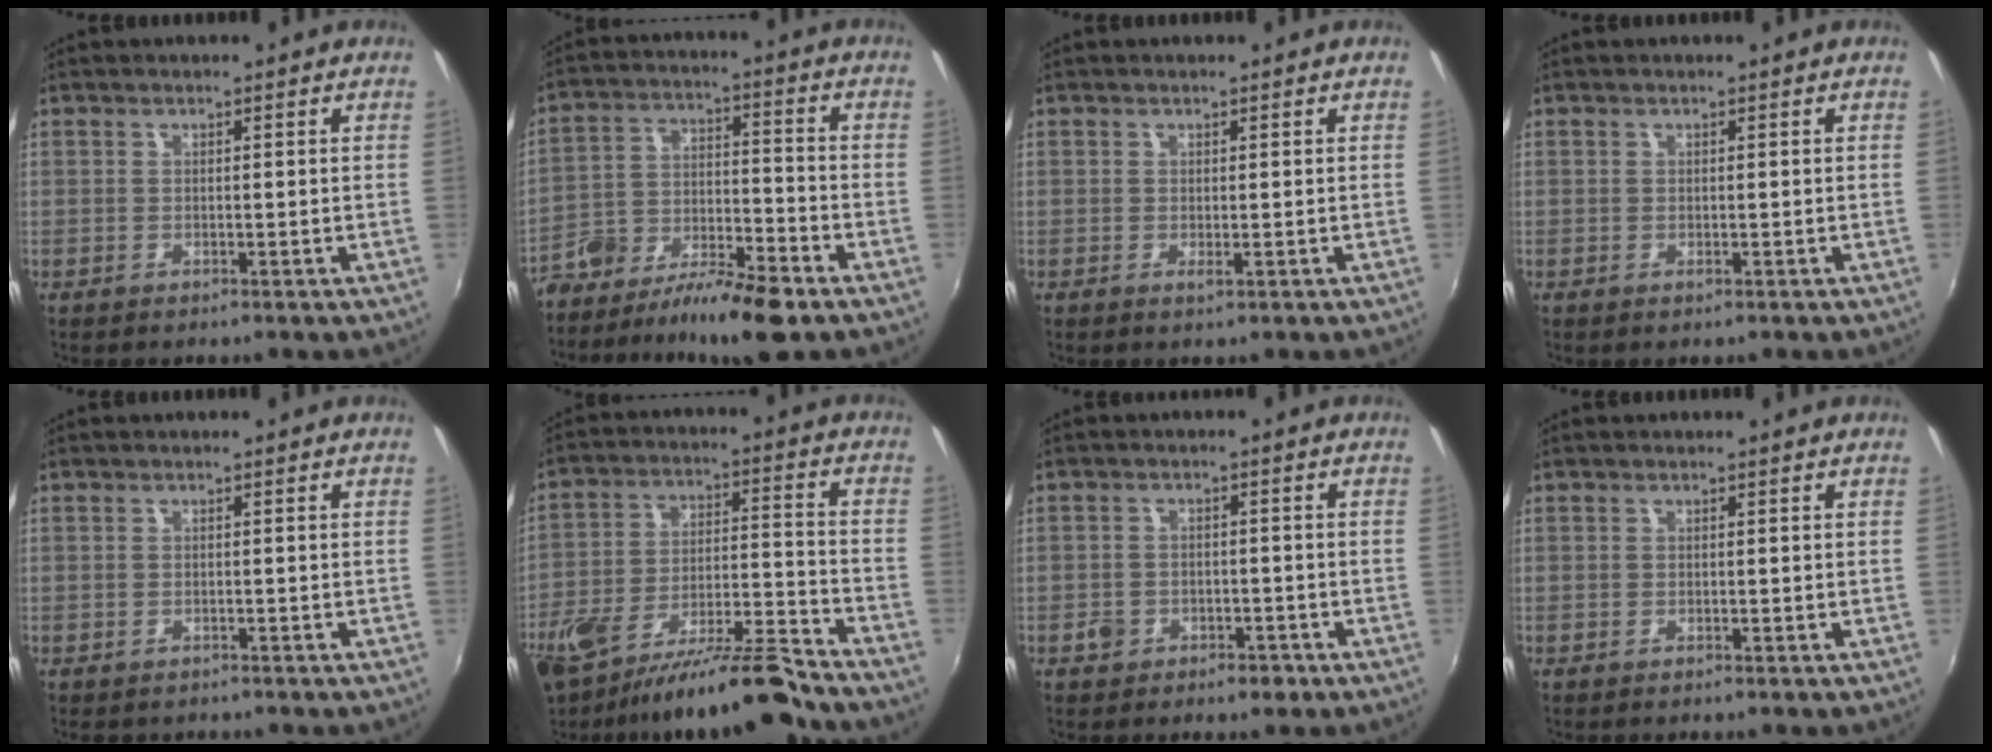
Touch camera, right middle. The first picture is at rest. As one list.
[{"total": 12.8, "force": [-8.1, 4.6, 8.8], "torque": [-0.171, -0.003, -0.144]}, {"total": 0.6, "force": [0.0, 0.1, 0.6], "torque": [-0.010, -0.002, -0.001]}, {"total": 0.0}, {"total": 0.9, "force": [-0.7, 0.6, 0.2], "torque": [-0.008, -0.003, -0.009]}, {"total": 17.7, "force": [-14.2, 2.9, 10.1], "torque": [-0.194, -0.030, -0.229]}, {"total": 3.9, "force": [-2.2, 3.0, 1.4], "torque": [-0.033, 0.006, -0.030]}, {"total": 0.0}]